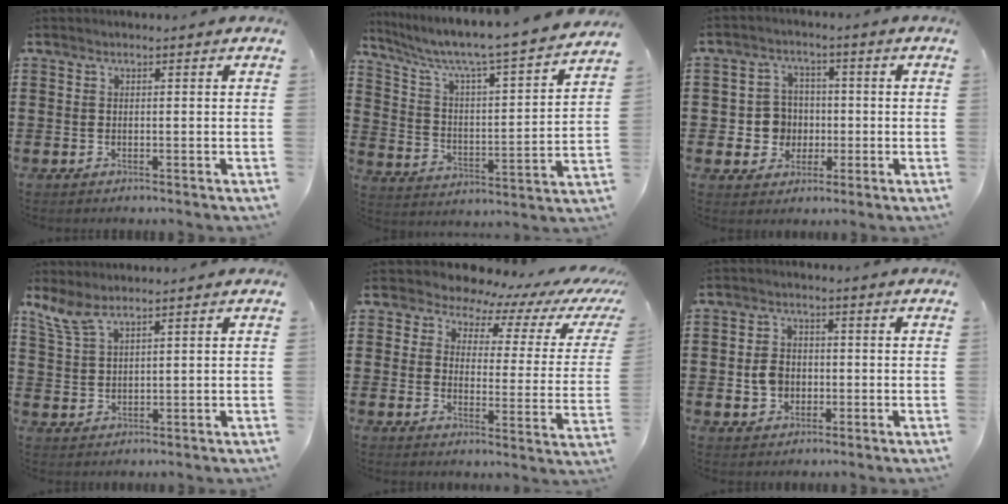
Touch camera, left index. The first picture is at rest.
{"total": 5.3, "force": [4.6, -0.3, 2.6], "torque": [-0.074, -0.052, 0.067]}
{"total": 5.6, "force": [-0.6, 5.3, 1.7], "torque": [-0.049, 0.016, -0.008]}
{"total": 4.5, "force": [3.3, 1.0, 2.8], "torque": [-0.064, -0.004, 0.062]}
{"total": 5.6, "force": [5.0, 2.2, 1.3], "torque": [-0.046, -0.041, 0.080]}
{"total": 3.8, "force": [-0.6, 3.1, 2.1], "torque": [-0.054, 0.003, -0.016]}